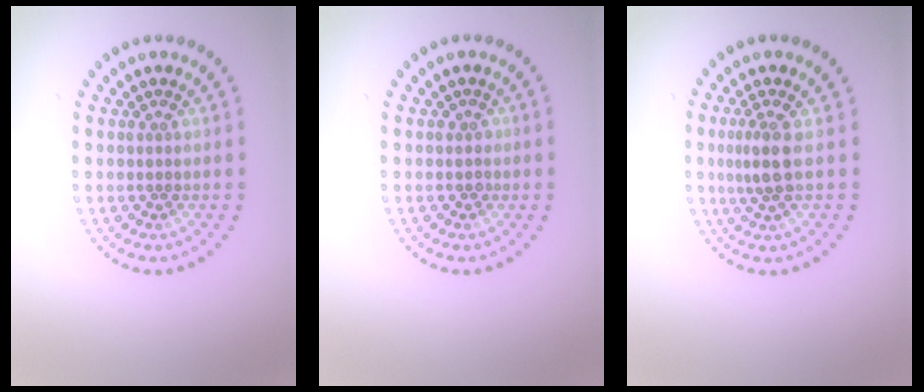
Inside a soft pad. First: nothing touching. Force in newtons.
{"total": 0.6, "press": 0.5, "slide": 0.4}
{"total": 2.1, "press": 1.7, "slide": 1.2}